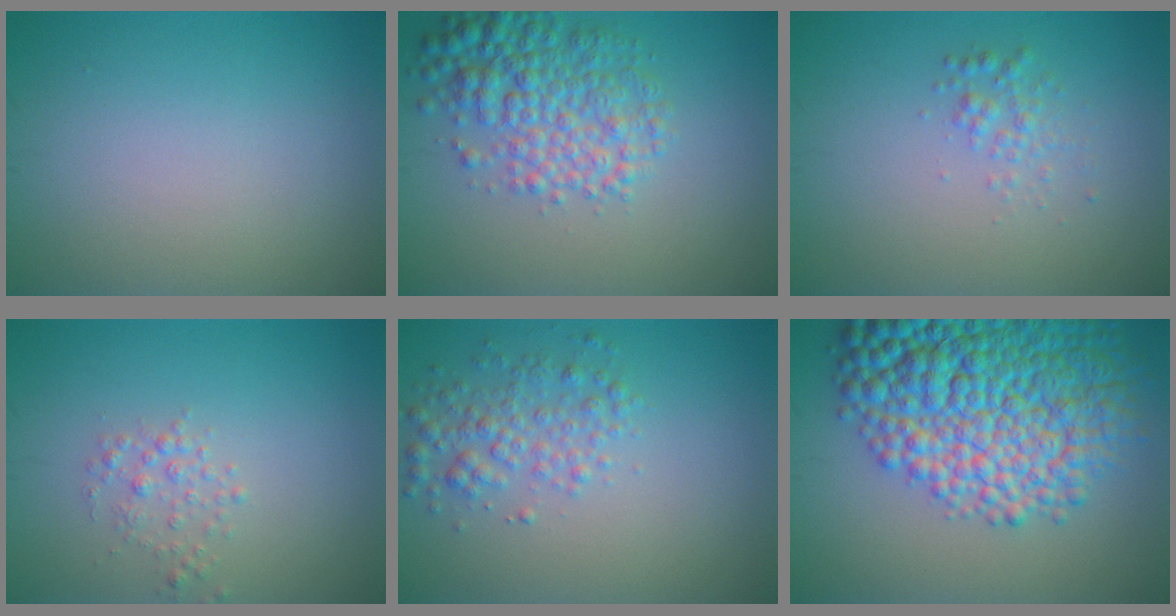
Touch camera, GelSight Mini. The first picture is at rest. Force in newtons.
{"total": 5.5, "press": 5.5, "slide": 0.1}
{"total": 1.5, "press": 1.5, "slide": 0.1}
{"total": 1.5, "press": 1.5, "slide": 0.0}
{"total": 3.0, "press": 3.0, "slide": 0.1}
{"total": 13.0, "press": 13.0, "slide": 0.4}